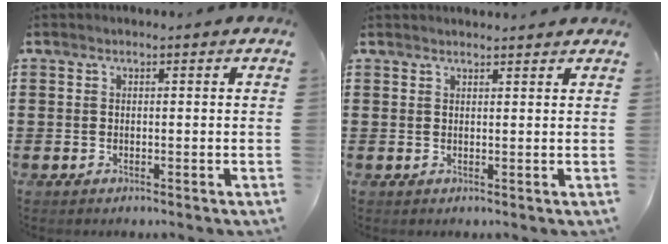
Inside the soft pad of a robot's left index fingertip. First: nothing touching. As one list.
[{"total": 1.1, "force": [1.1, -0.1, 0.1], "torque": [-0.005, -0.002, 0.022]}]